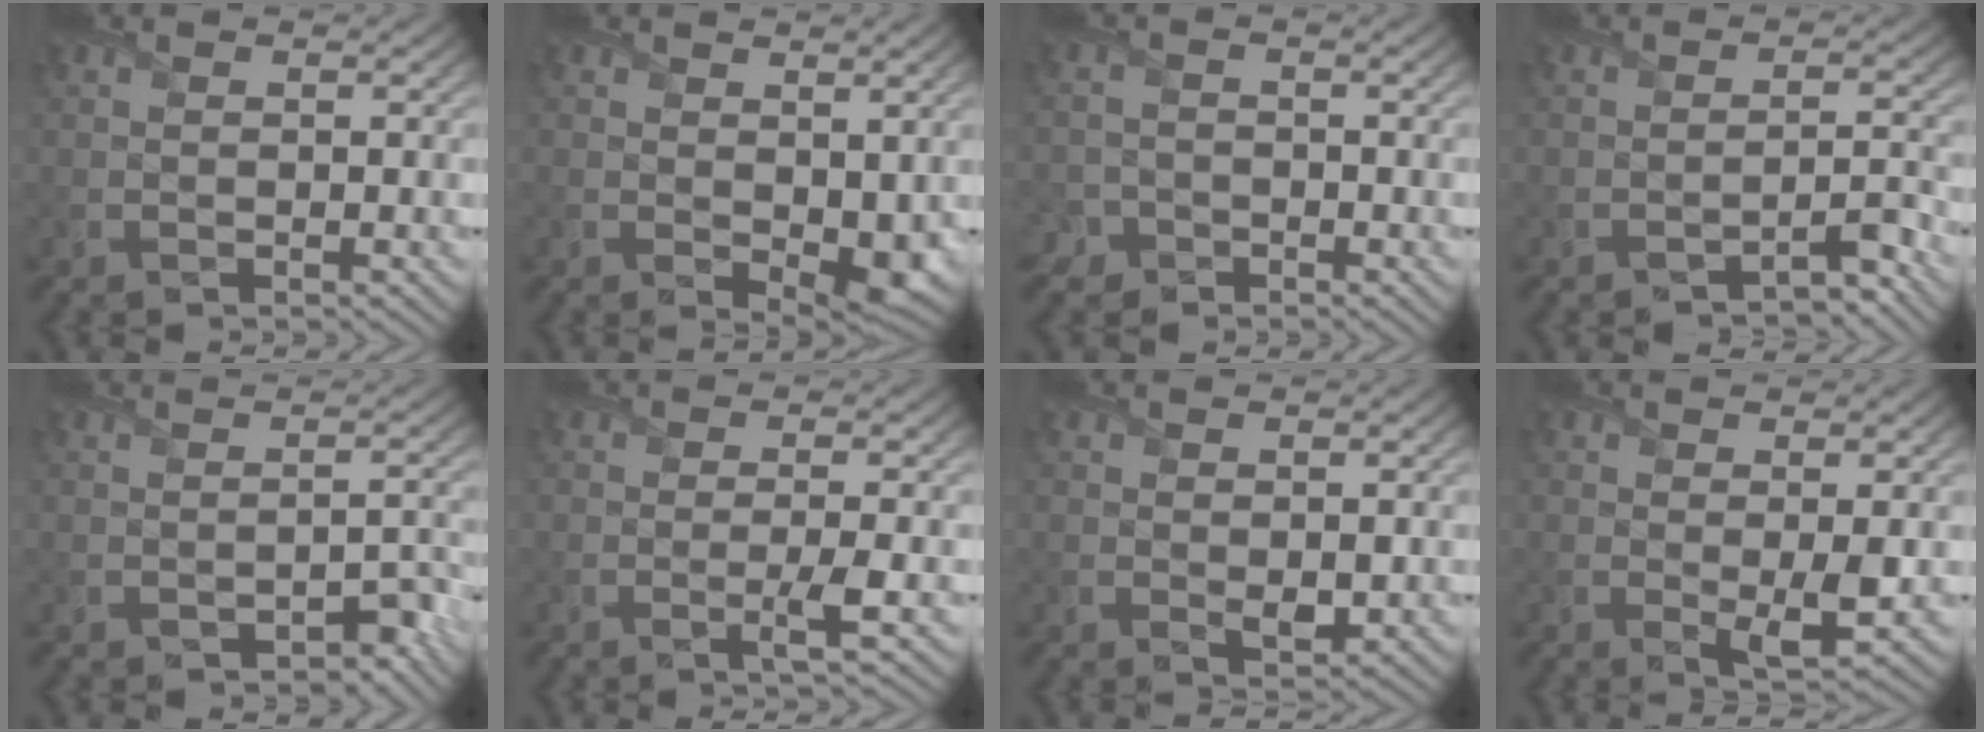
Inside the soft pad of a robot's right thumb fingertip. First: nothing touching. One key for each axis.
{"total": 4.3, "fx": 0.2, "fy": 2.6, "fz": 3.4, "tx": -0.052, "ty": -0.018, "tz": 0.011}
{"total": 2.6, "fx": -1.8, "fy": 1.8, "fz": 0.5, "tx": -0.011, "ty": -0.003, "tz": -0.041}
{"total": 2.9, "fx": -2.5, "fy": 0.4, "fz": 1.4, "tx": -0.019, "ty": 0.010, "tz": -0.040}
{"total": 1.9, "fx": -0.9, "fy": 0.8, "fz": 1.4, "tx": -0.023, "ty": -0.004, "tz": -0.003}
{"total": 2.2, "fx": -0.5, "fy": 0.0, "fz": 2.1, "tx": -0.041, "ty": 0.000, "tz": -0.015}
{"total": 1.9, "fx": 0.3, "fy": 1.1, "fz": 1.5, "tx": -0.028, "ty": -0.010, "tz": 0.010}
{"total": 2.6, "fx": 0.4, "fy": 0.5, "fz": 2.5, "tx": -0.048, "ty": -0.012, "tz": 0.010}